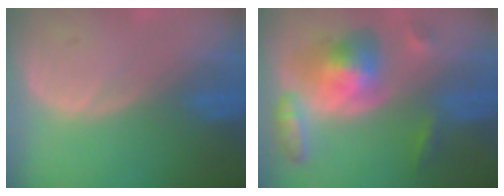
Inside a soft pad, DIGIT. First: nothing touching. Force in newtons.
{"total": 8.3, "press": 8.2, "slide": 0.6}